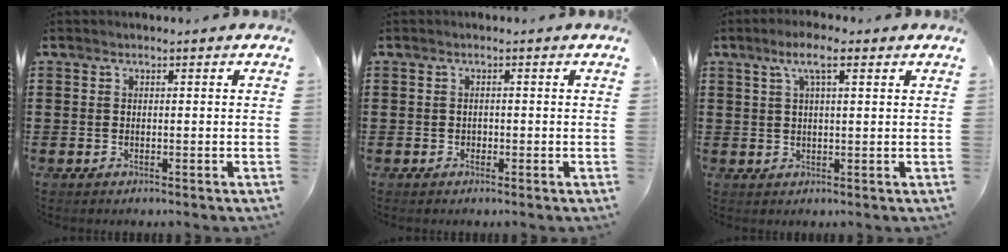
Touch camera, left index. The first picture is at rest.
{"total": 0.6, "force": [-0.1, 0.6, 0.1], "torque": [-0.004, 0.004, -0.003]}
{"total": 5.0, "force": [2.7, 1.1, 4.1], "torque": [-0.079, 0.004, 0.044]}